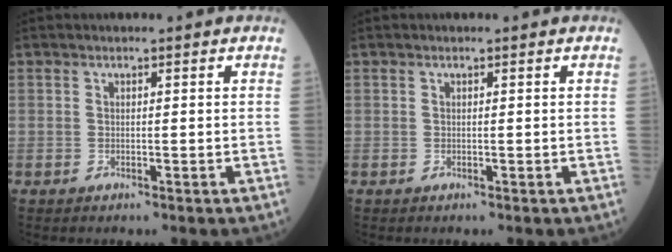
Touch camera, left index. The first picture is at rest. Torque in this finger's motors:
{"motor_torque": [0.00, 0.00, 0.00, 0.00]}